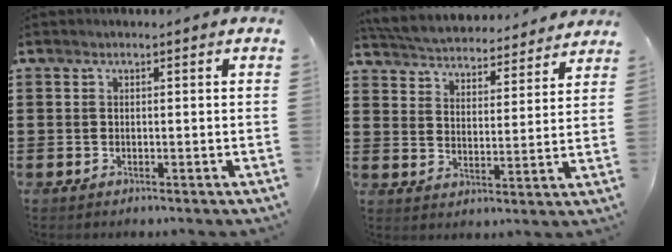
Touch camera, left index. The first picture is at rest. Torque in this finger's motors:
{"motor_torque": [1.09, -1.05, 0.55, 0.21]}